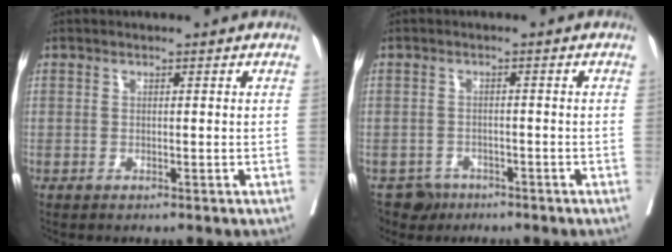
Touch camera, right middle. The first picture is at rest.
{"total": 4.0, "force": [-3.1, 2.5, 0.0], "torque": [0.004, 0.002, -0.051]}